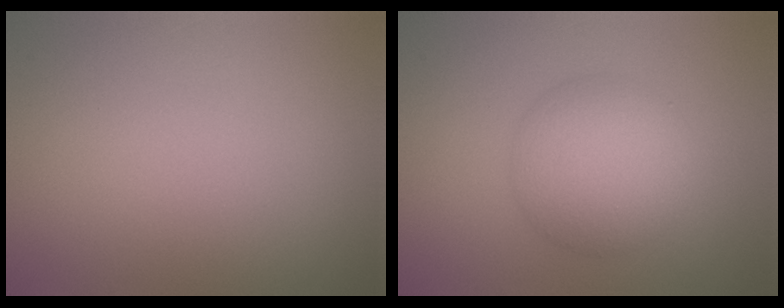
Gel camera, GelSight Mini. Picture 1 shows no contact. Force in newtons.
{"total": 6.2, "press": 6.2, "slide": 0.0}